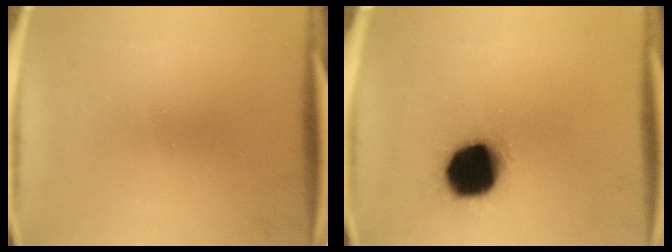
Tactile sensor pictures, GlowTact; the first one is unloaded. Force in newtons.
{"total": 17.1}